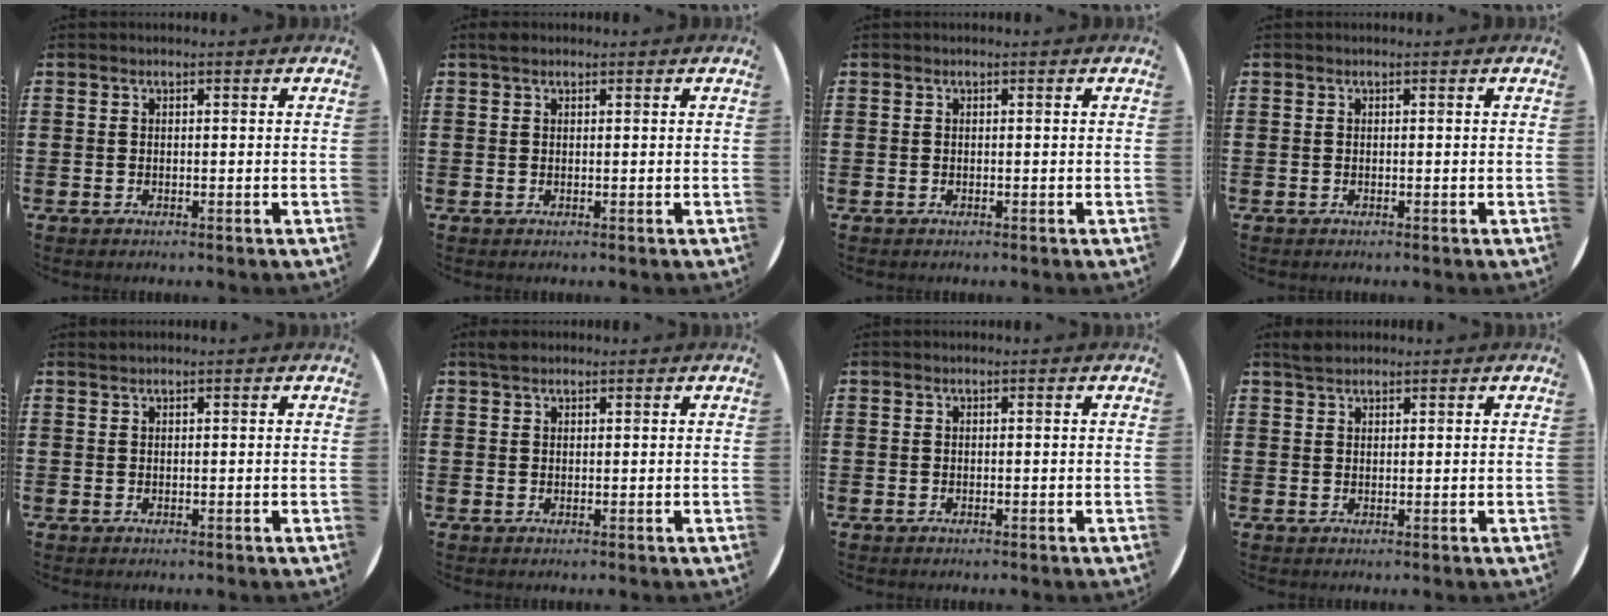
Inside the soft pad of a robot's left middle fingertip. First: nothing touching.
{"total": 0.9, "force": [0.7, 0.5, 0.2], "torque": [0.003, 0.002, 0.011]}
{"total": 0.0}
{"total": 0.0}
{"total": 0.0}
{"total": 1.4, "force": [1.2, 0.6, 0.3], "torque": [-0.001, 0.002, 0.021]}
{"total": 0.0}
{"total": 1.8, "force": [1.6, 0.6, 0.4], "torque": [-0.002, 0.002, 0.029]}